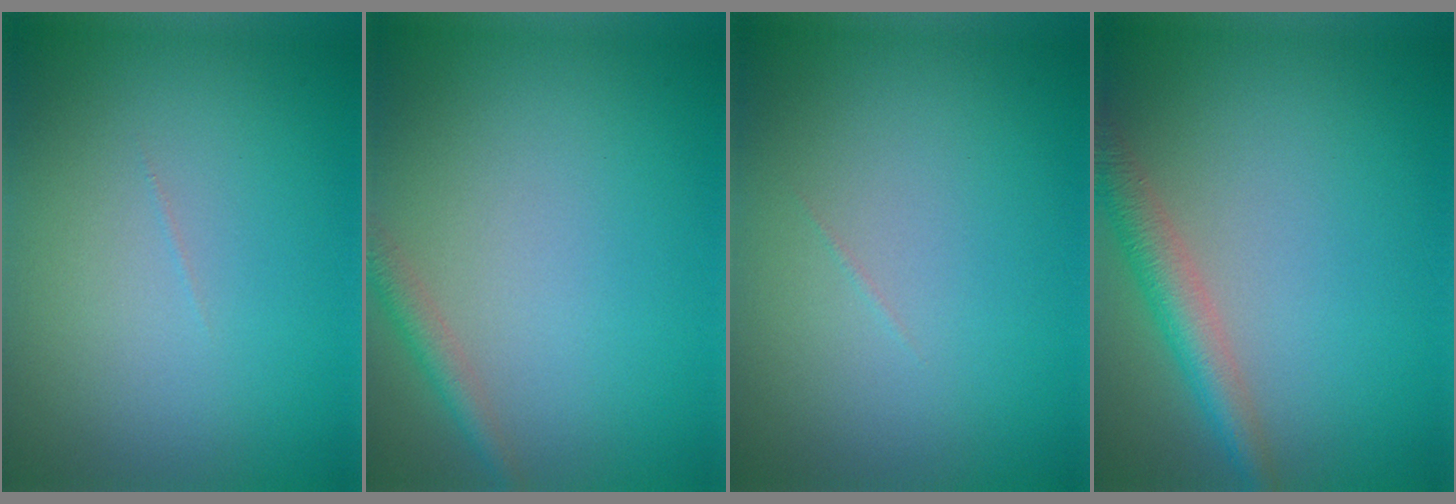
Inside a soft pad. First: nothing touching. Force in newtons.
{"total": 1.8, "press": 1.8, "slide": 0.1}
{"total": 0.0}
{"total": 3.5, "press": 3.5, "slide": 0.1}